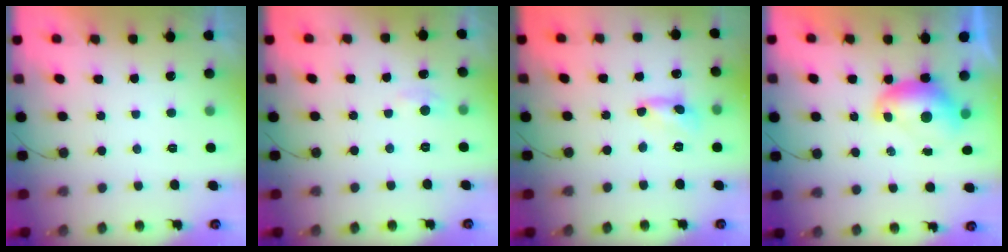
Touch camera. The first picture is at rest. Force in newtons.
{"total": 4.2, "press": 4.1, "slide": 0.7}
{"total": 2.7, "press": 2.7, "slide": 0.1}
{"total": 8.0, "press": 8.0, "slide": 0.1}